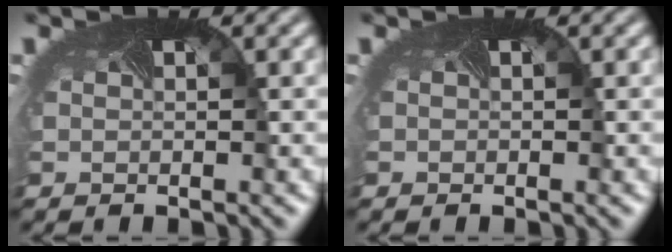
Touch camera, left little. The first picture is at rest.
{"total": 0.0}